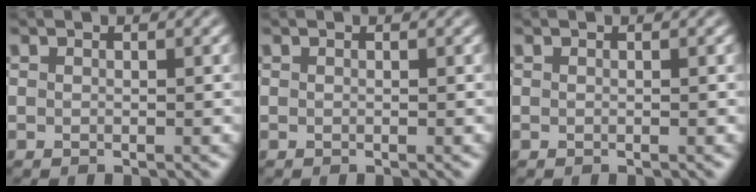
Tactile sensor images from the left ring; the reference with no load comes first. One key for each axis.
{"total": 0.0}
{"total": 0.0}